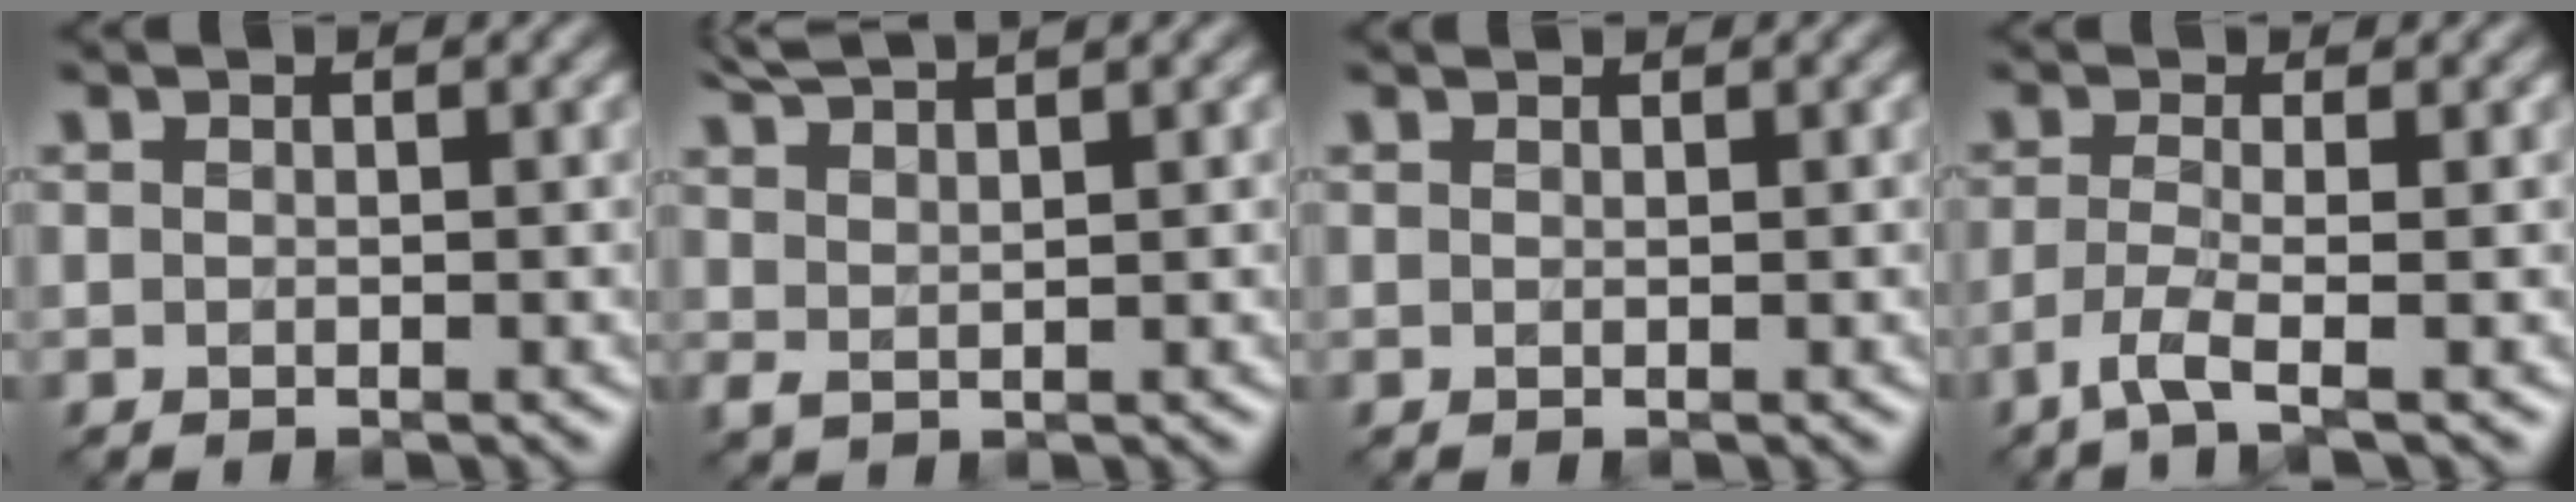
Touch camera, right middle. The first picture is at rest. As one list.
[{"total": 3.6, "force": [3.0, 0.6, 1.9], "torque": [-0.033, 0.012, 0.057]}, {"total": 0.9, "force": [0.9, 0.1, 0.3], "torque": [-0.009, -0.003, 0.007]}, {"total": 2.9, "force": [-1.5, 0.5, 2.4], "torque": [-0.046, -0.009, -0.043]}]